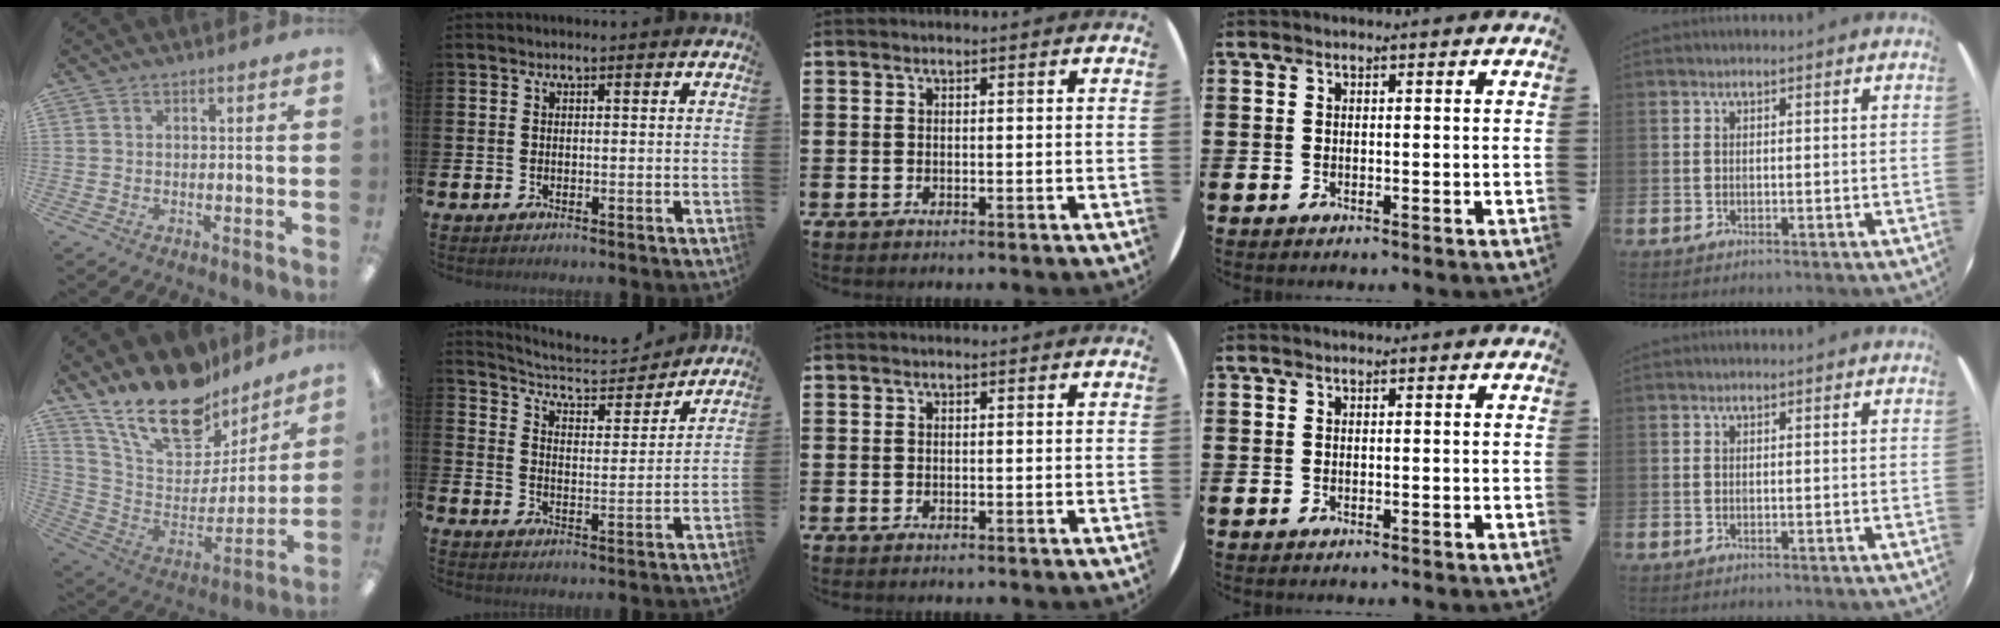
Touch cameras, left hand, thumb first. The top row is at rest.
{"thumb": {"total": 21.0, "force": [16.8, 8.5, 9.3], "torque": [-0.183, -0.116, 0.302]}, "index": {"total": 6.0, "force": [5.7, 1.5, 1.2], "torque": [-0.052, -0.046, 0.094]}}